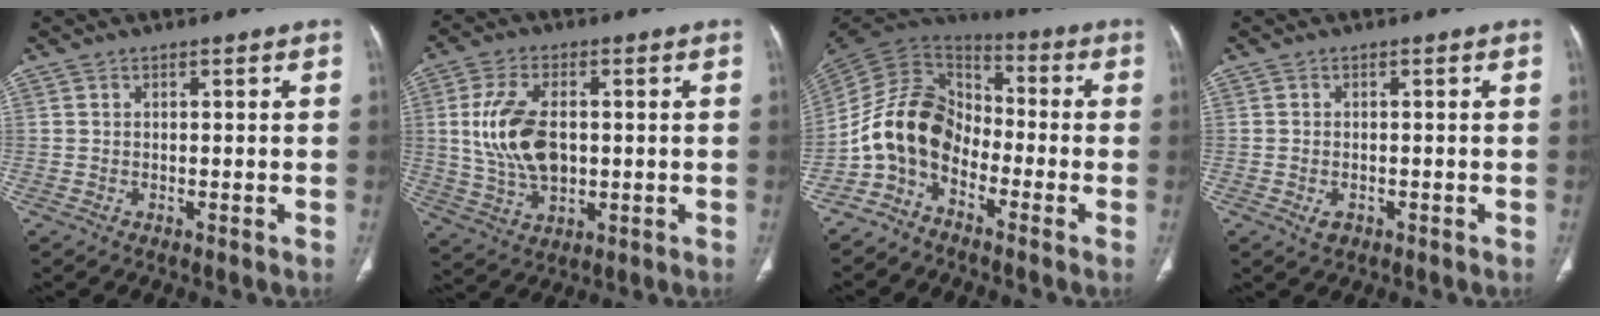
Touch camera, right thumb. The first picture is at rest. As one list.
[{"total": 12.4, "force": [0.9, 7.3, 10.0], "torque": [-0.195, -0.001, 0.025]}, {"total": 12.8, "force": [-5.3, 8.9, 7.5], "torque": [-0.131, 0.071, -0.121]}, {"total": 2.0, "force": [-0.9, 1.4, 1.2], "torque": [-0.019, 0.004, -0.008]}]